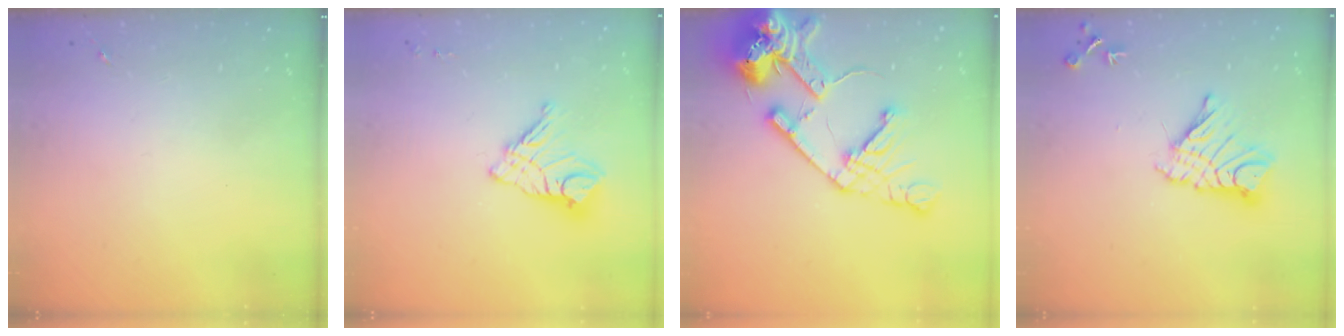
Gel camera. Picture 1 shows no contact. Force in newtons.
{"total": 12.6, "press": 12.6, "slide": 1.2}
{"total": 20.4, "press": 20.2, "slide": 2.9}
{"total": 13.7, "press": 13.7, "slide": 1.3}